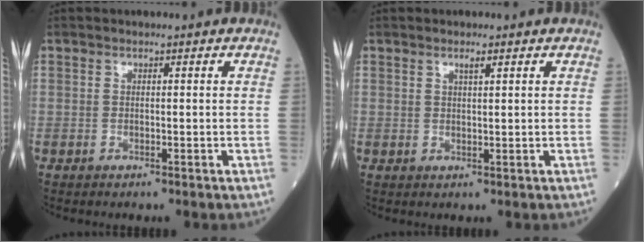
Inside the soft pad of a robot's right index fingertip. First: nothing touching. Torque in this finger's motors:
{"motor_torque": [0.00, 0.02, -0.02, 0.00]}